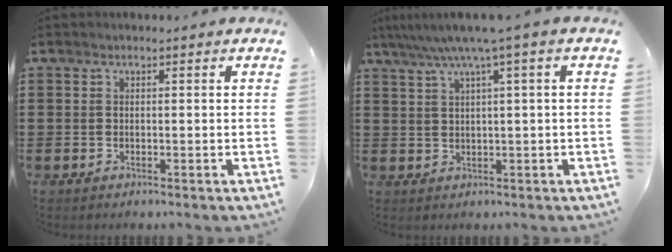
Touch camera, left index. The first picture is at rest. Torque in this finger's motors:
{"motor_torque": [1.26, -0.88, 0.69, 0.20]}